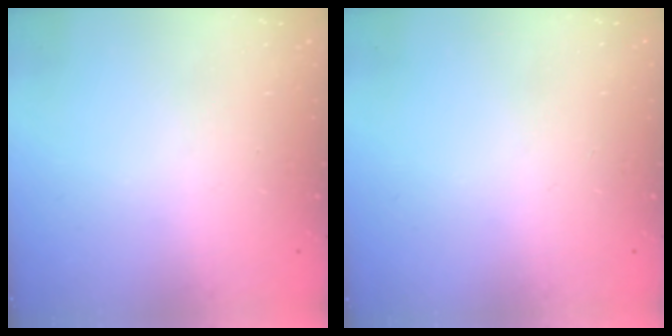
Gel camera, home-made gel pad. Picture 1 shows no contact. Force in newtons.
{"total": 0.0}